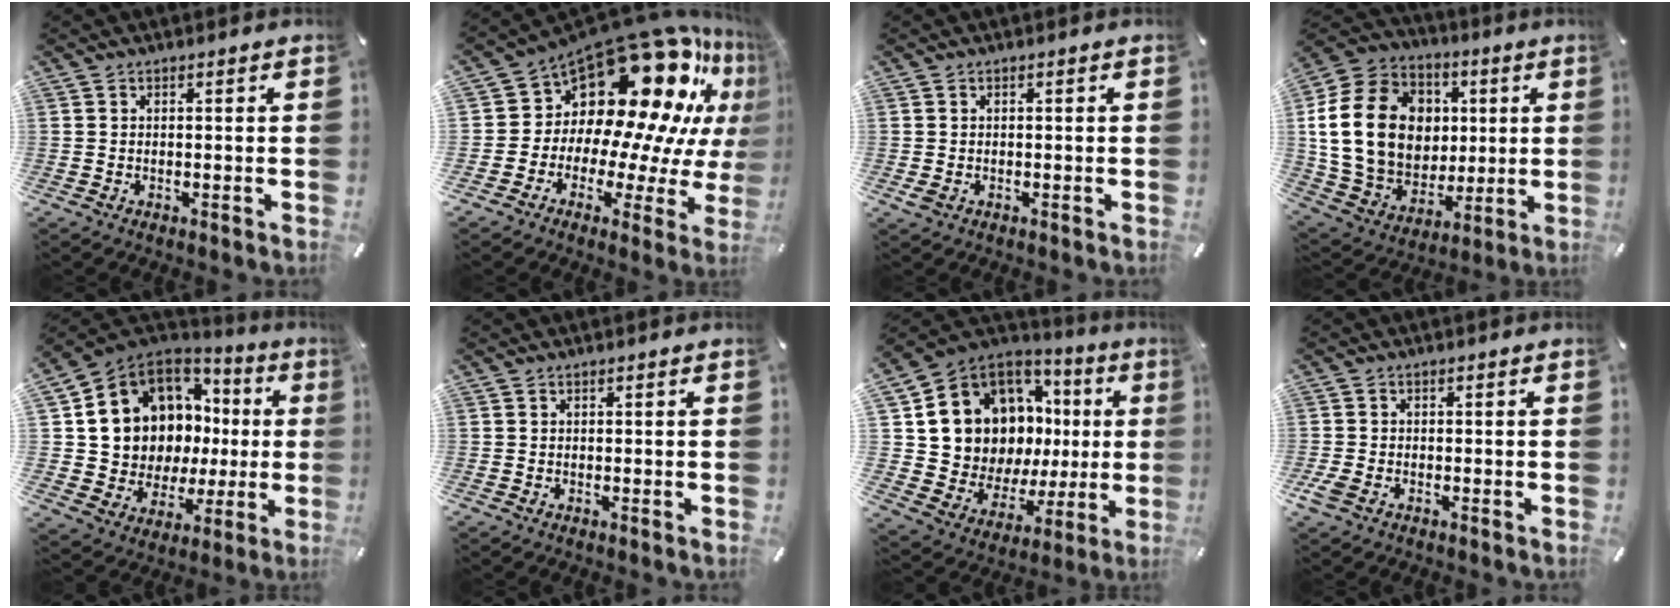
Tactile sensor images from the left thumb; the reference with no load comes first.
{"total": 23.5, "force": [13.8, 12.9, 14.0], "torque": [-0.192, -0.152, 0.254]}
{"total": 1.2, "force": [-0.2, 0.8, 0.9], "torque": [-0.015, 0.001, -0.003]}
{"total": 22.5, "force": [3.6, 18.2, 12.6], "torque": [-0.253, 0.004, 0.073]}
{"total": 11.0, "force": [4.3, 9.8, 2.7], "torque": [-0.064, -0.068, 0.100]}
{"total": 0.0}
{"total": 13.6, "force": [5.4, 11.0, 5.9], "torque": [-0.123, -0.075, 0.121]}
{"total": 2.6, "force": [-1.4, 1.4, 1.6], "torque": [-0.044, -0.004, -0.029]}